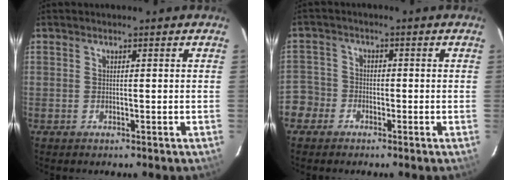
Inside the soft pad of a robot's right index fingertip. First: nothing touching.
{"total": 5.0, "force": [-2.8, 4.1, 0.2], "torque": [0.000, 0.025, -0.062]}